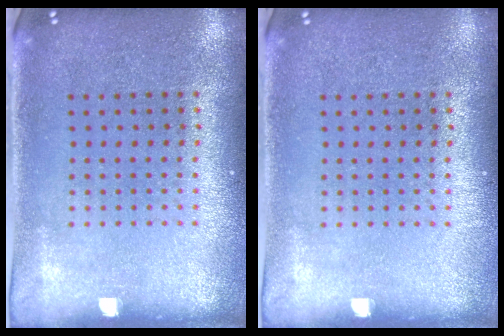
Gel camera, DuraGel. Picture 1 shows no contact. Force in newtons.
{"total": 0.0}